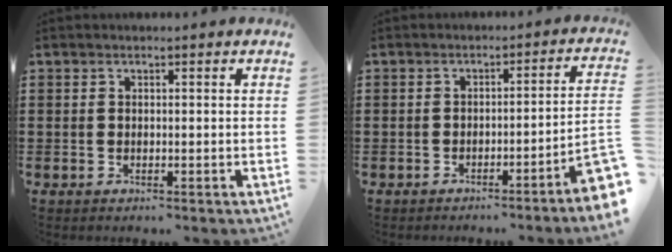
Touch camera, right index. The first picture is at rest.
{"total": 3.8, "force": [-2.4, -0.4, 2.8], "torque": [-0.047, -0.014, -0.046]}